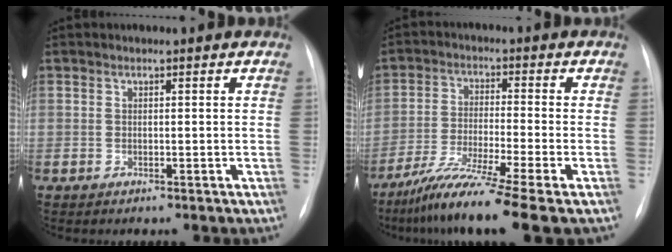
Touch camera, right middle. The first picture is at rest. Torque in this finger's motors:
{"motor_torque": [1.16, -0.98, 0.33, 0.14]}